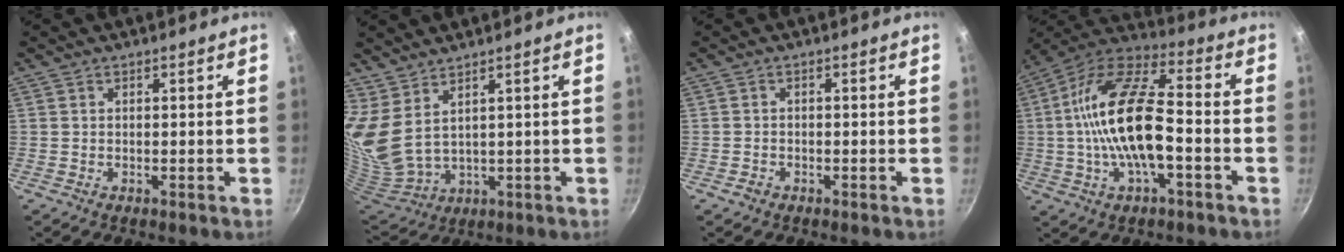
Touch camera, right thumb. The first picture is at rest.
{"total": 9.0, "force": [5.6, 3.8, 5.9], "torque": [-0.110, -0.061, 0.129]}
{"total": 1.3, "force": [-0.8, 1.0, 0.4], "torque": [-0.008, 0.011, -0.015]}
{"total": 19.2, "force": [-2.5, 8.0, 17.3], "torque": [-0.317, 0.039, -0.064]}